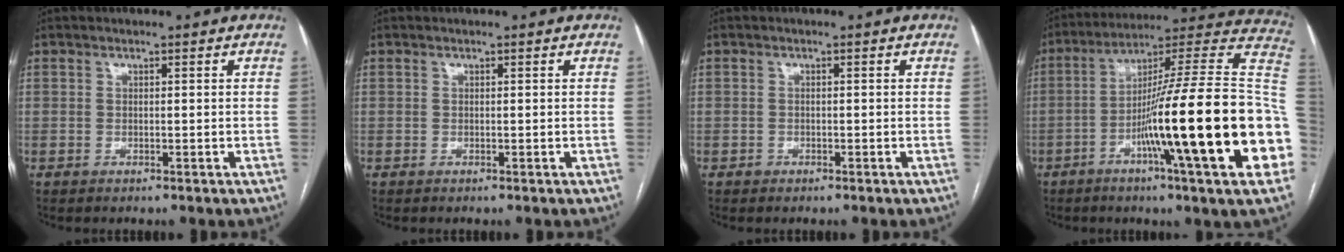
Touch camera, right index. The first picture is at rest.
{"total": 0.0}
{"total": 0.7, "force": [-0.4, 0.6, 0.0], "torque": [-0.004, 0.004, -0.009]}
{"total": 30.2, "force": [-7.1, 0.2, 29.4], "torque": [-0.346, -0.007, -0.130]}